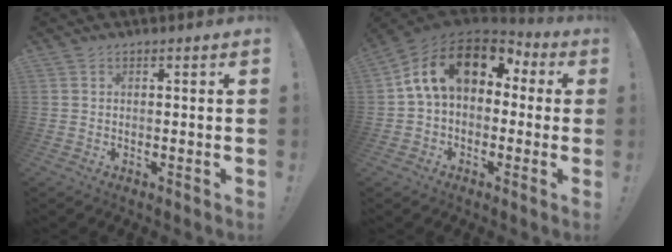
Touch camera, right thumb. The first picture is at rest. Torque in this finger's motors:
{"motor_torque": [2.51, 2.51, 1.11, -0.74, 0.42]}